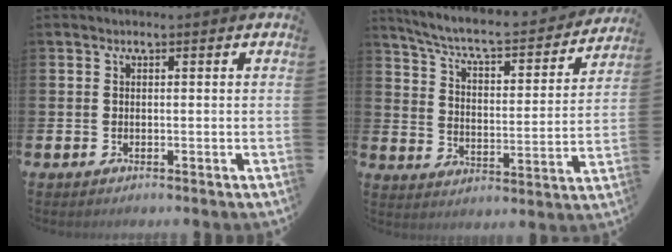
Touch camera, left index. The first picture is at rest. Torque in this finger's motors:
{"motor_torque": [0.89, -1.25, 0.60, 0.12]}